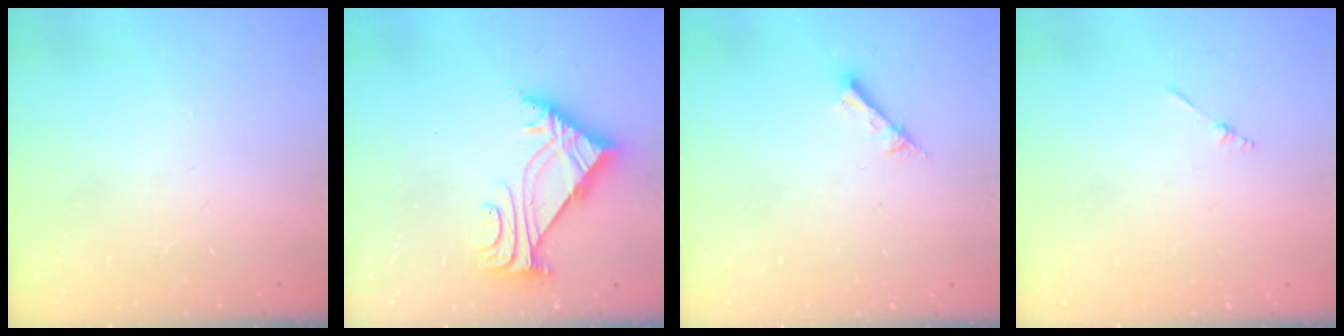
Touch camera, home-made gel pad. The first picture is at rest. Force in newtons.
{"total": 7.2, "press": 7.2, "slide": 1.1}
{"total": 3.7, "press": 3.7, "slide": 0.3}
{"total": 1.3, "press": 1.3, "slide": 0.3}